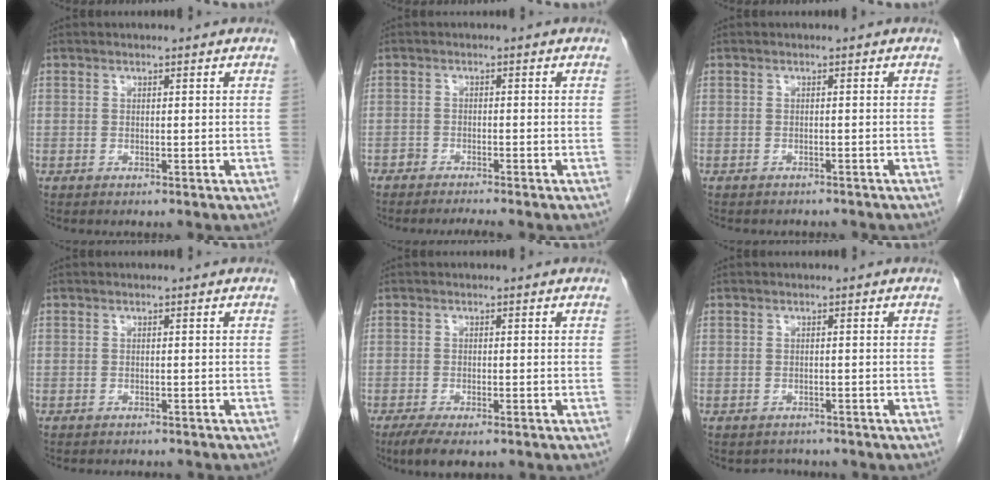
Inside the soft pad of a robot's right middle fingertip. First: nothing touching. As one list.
[{"total": 2.8, "force": [-2.6, 0.0, 1.0], "torque": [-0.013, -0.007, -0.043]}, {"total": 4.4, "force": [-3.9, 1.6, 1.2], "torque": [-0.018, 0.000, -0.043]}, {"total": 4.2, "force": [-3.8, 1.2, 1.2], "torque": [-0.017, -0.001, -0.044]}, {"total": 4.7, "force": [-3.3, 1.4, 3.1], "torque": [-0.055, -0.011, -0.053]}, {"total": 2.2, "force": [-1.9, 1.1, -0.3], "torque": [-0.003, 0.000, -0.029]}]